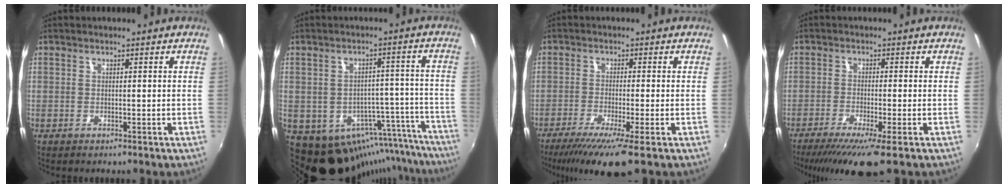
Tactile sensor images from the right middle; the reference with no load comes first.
{"total": 18.9, "force": [-14.3, 10.1, 7.1], "torque": [-0.120, 0.019, -0.155]}
{"total": 9.0, "force": [-6.2, -0.4, 6.5], "torque": [-0.140, -0.034, -0.107]}
{"total": 8.7, "force": [-6.2, -0.1, 6.2], "torque": [-0.131, -0.033, -0.104]}